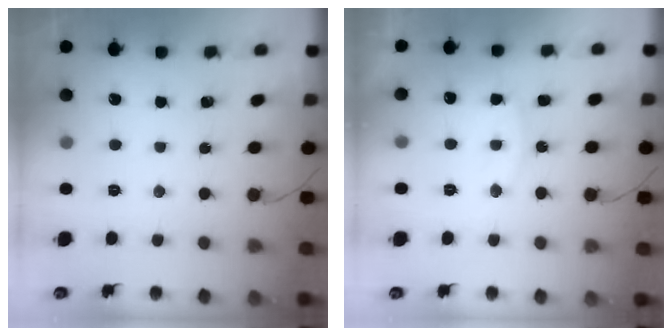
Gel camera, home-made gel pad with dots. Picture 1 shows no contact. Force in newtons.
{"total": 10.0, "press": 9.9, "slide": 0.7}